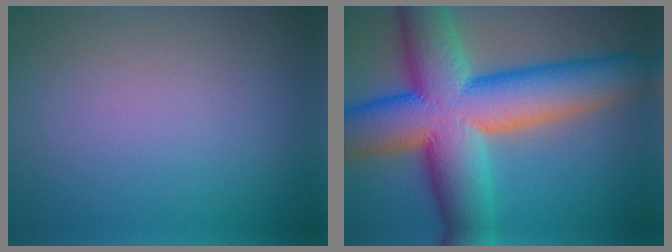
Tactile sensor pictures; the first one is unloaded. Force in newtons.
{"total": 15.9, "press": 15.9, "slide": 0.6}